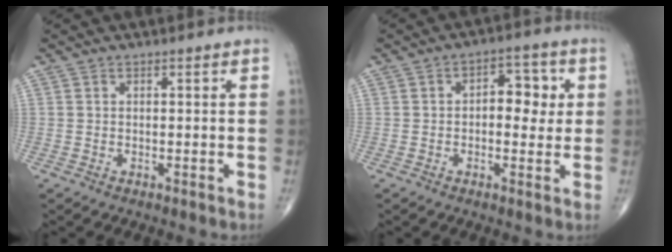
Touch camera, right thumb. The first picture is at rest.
{"total": 7.4, "force": [0.8, 4.4, 5.8], "torque": [-0.042, 0.011, 0.007]}